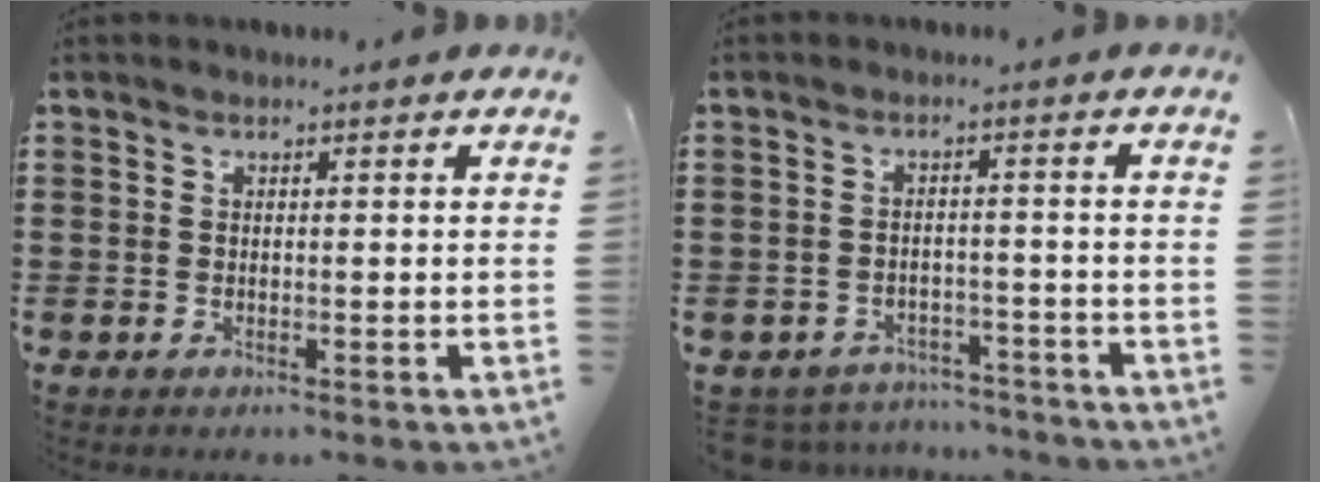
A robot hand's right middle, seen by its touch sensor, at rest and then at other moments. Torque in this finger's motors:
{"motor_torque": [0.15, 0.12, 0.03, 0.01]}